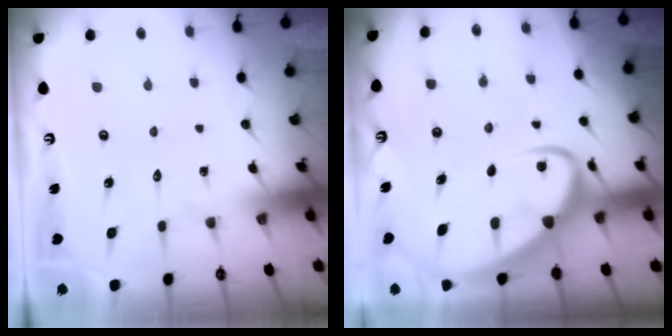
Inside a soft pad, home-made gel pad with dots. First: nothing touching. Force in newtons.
{"total": 8.0, "press": 8.0, "slide": 0.7}